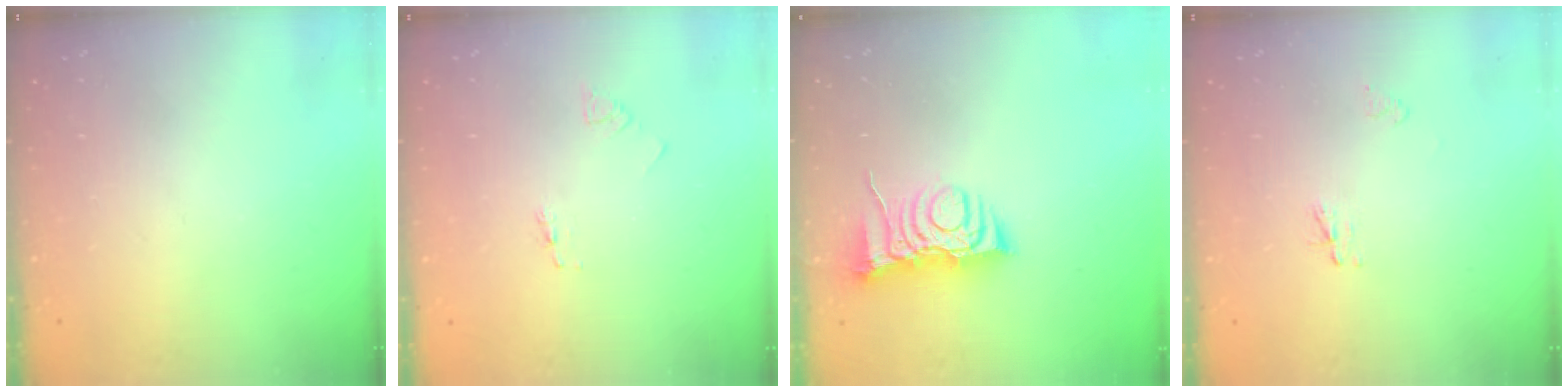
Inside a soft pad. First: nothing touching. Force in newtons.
{"total": 1.8, "press": 1.8, "slide": 0.2}
{"total": 8.3, "press": 8.2, "slide": 1.1}
{"total": 2.3, "press": 2.3, "slide": 0.3}